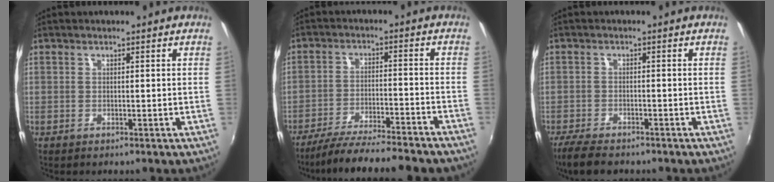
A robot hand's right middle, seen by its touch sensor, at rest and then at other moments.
{"total": 17.3, "force": [-15.3, 1.3, 8.0], "torque": [-0.151, -0.031, -0.229]}
{"total": 6.2, "force": [-5.3, 1.6, 2.9], "torque": [-0.080, -0.022, -0.096]}